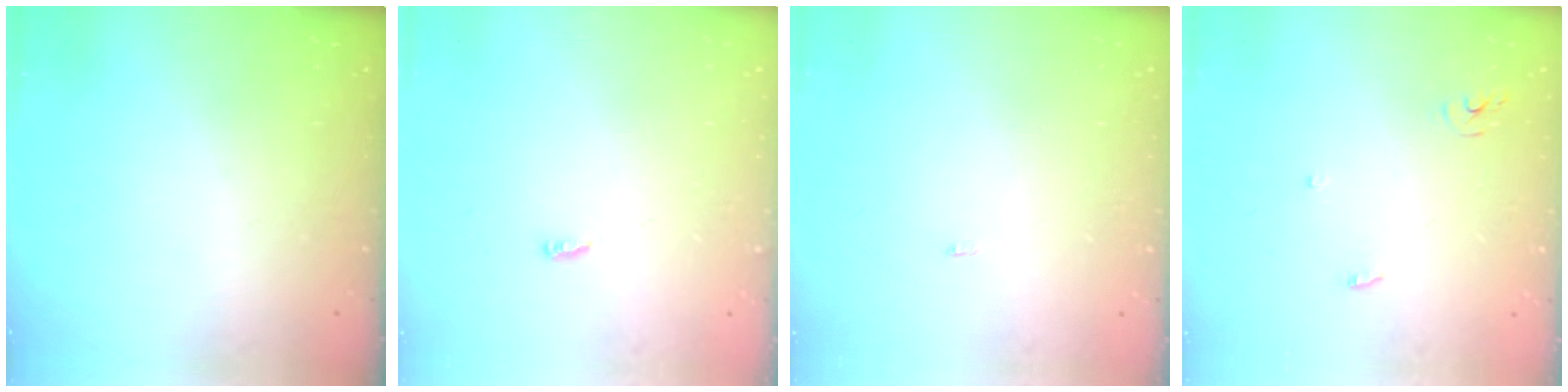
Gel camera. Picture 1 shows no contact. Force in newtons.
{"total": 2.6, "press": 2.6, "slide": 0.3}
{"total": 6.1, "press": 1.7, "slide": 5.9}
{"total": 3.3, "press": 3.2, "slide": 0.3}